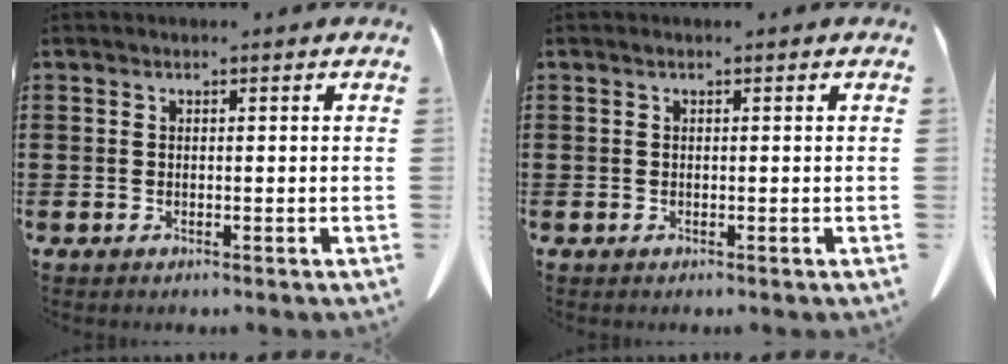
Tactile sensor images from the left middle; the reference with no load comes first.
{"total": 0.0}